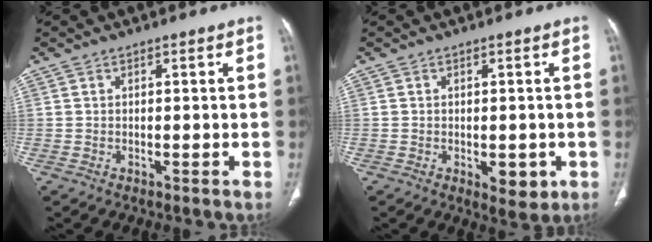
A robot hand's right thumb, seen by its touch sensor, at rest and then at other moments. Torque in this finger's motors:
{"motor_torque": [-0.02, 0.79, -0.17, 0.13, 0.15]}